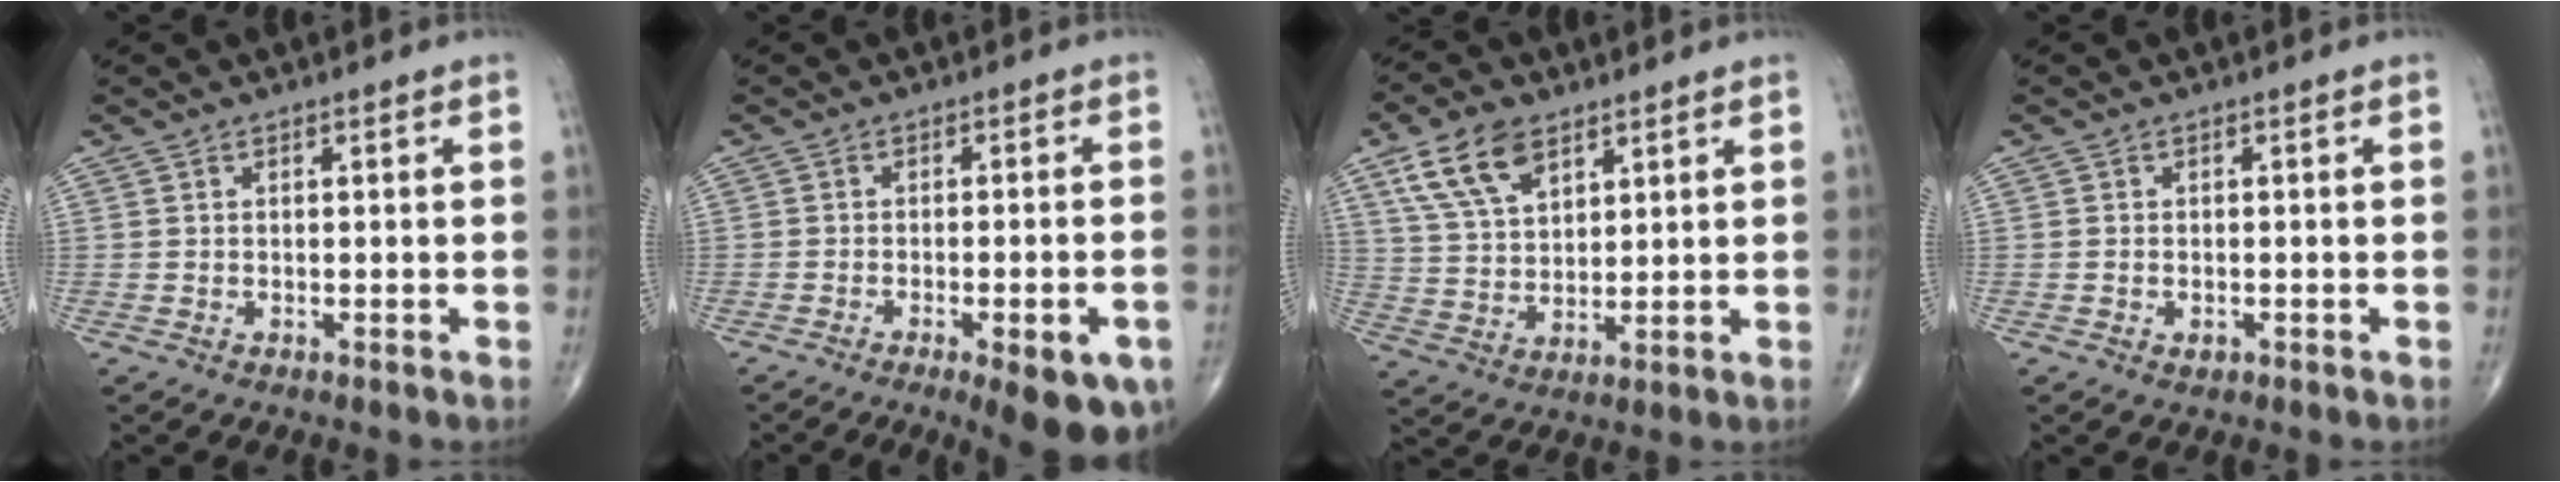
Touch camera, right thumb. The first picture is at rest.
{"total": 11.9, "force": [-6.2, 3.4, 9.6], "torque": [-0.096, 0.010, -0.078]}
{"total": 11.0, "force": [6.1, 6.1, 6.8], "torque": [-0.115, -0.019, 0.123]}
{"total": 1.2, "force": [-0.5, 0.8, 0.7], "torque": [-0.007, 0.003, -0.006]}